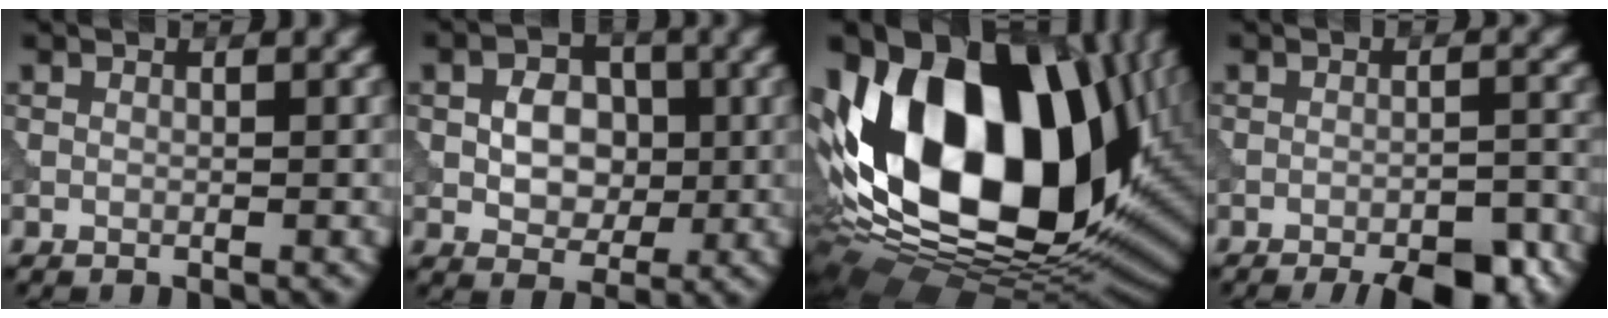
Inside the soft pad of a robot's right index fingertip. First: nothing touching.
{"total": 4.0, "force": [-0.1, 3.0, 2.6], "torque": [-0.039, 0.000, -0.007]}
{"total": 18.6, "force": [3.7, 11.7, 13.9], "torque": [-0.250, 0.012, 0.052]}
{"total": 5.8, "force": [-4.3, 1.1, 3.7], "torque": [-0.047, 0.003, -0.059]}